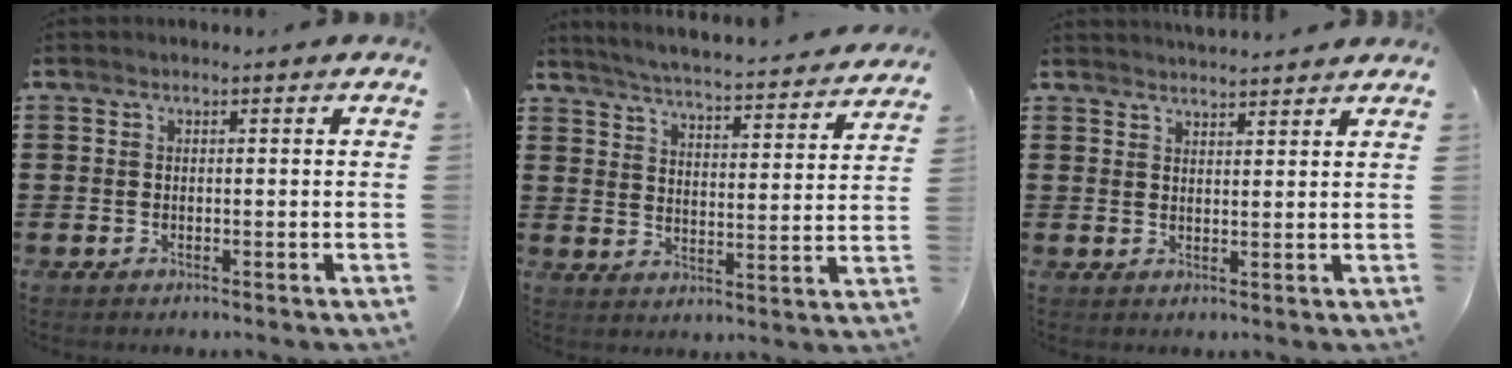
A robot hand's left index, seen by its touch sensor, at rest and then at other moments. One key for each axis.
{"total": 4.3, "fx": 4.1, "fy": -0.7, "fz": 1.0, "tx": -0.042, "ty": -0.039, "tz": 0.064}
{"total": 2.6, "fx": 2.6, "fy": -0.2, "fz": 0.0, "tx": -0.006, "ty": -0.007, "tz": 0.050}